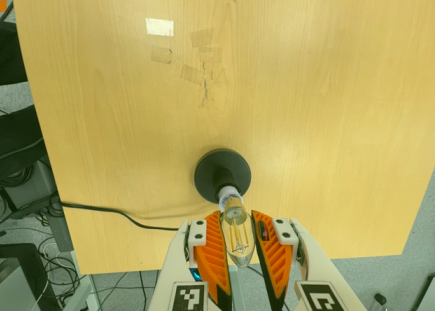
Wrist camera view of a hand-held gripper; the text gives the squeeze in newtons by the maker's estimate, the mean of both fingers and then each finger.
{"total": 12.9, "left": 14.4, "right": 11.4}